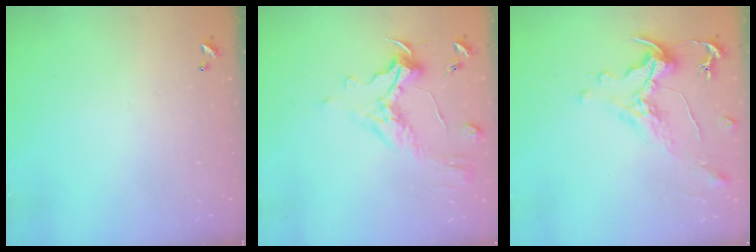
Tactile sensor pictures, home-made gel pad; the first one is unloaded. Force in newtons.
{"total": 1.0, "press": 0.2, "slide": 1.0}
{"total": 1.2, "press": 0.7, "slide": 1.0}